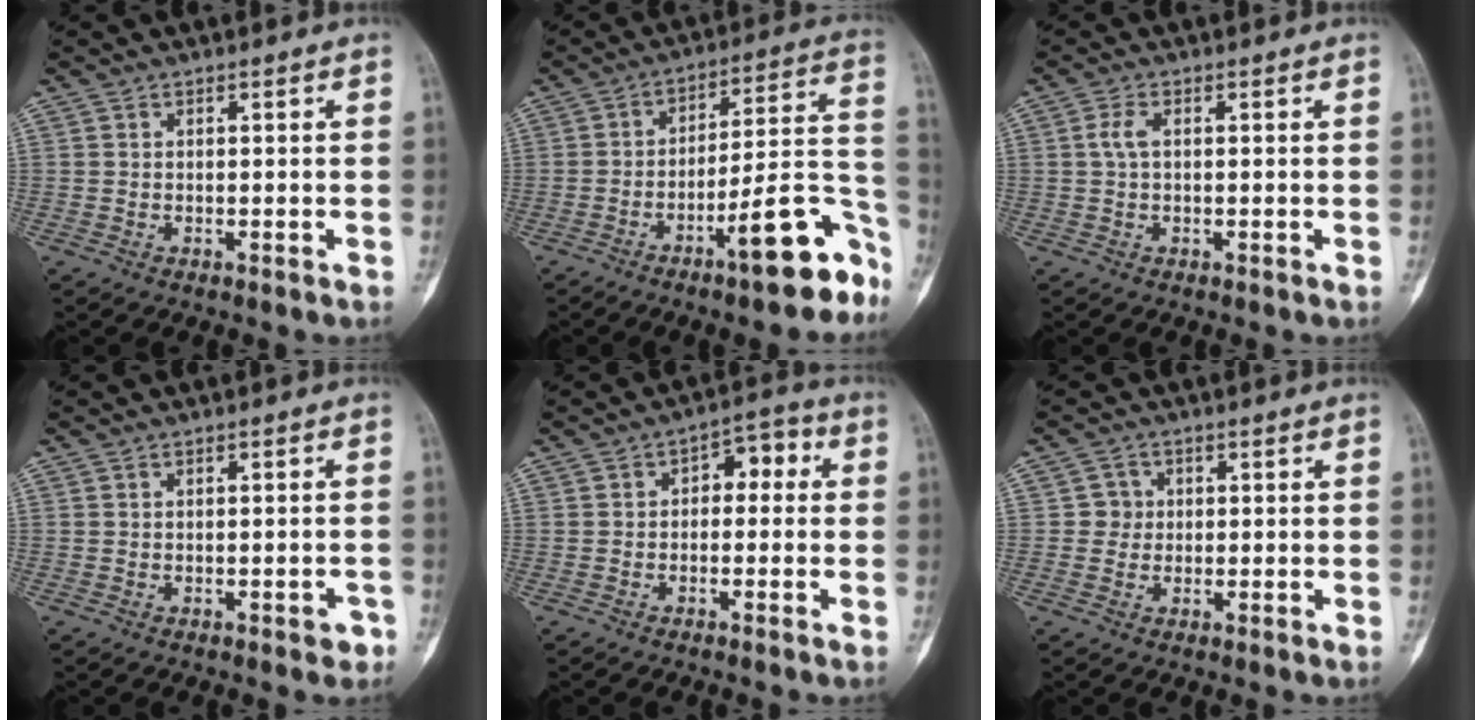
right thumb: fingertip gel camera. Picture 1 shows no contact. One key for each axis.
{"total": 16.7, "fx": -9.1, "fy": 3.9, "fz": 13.5, "tx": -0.162, "ty": 0.076, "tz": -0.134}
{"total": 2.3, "fx": 0.3, "fy": 1.1, "fz": 2.0, "tx": -0.048, "ty": 0.005, "tz": 0.004}
{"total": 2.2, "fx": -1.2, "fy": 1.0, "fz": 1.5, "tx": -0.012, "ty": 0.009, "tz": -0.012}
{"total": 5.4, "fx": 0.2, "fy": 3.5, "fz": 4.1, "tx": -0.027, "ty": 0.029, "tz": -0.009}
{"total": 2.7, "fx": 0.2, "fy": 2.6, "fz": 0.3, "tx": 0.016, "ty": 0.007, "tz": -0.003}